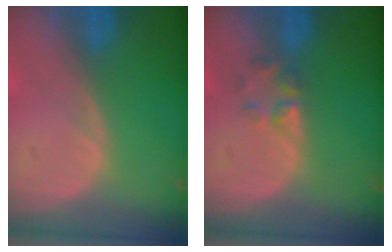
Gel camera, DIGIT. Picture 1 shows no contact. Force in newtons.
{"total": 2.2, "press": 2.2, "slide": 0.2}